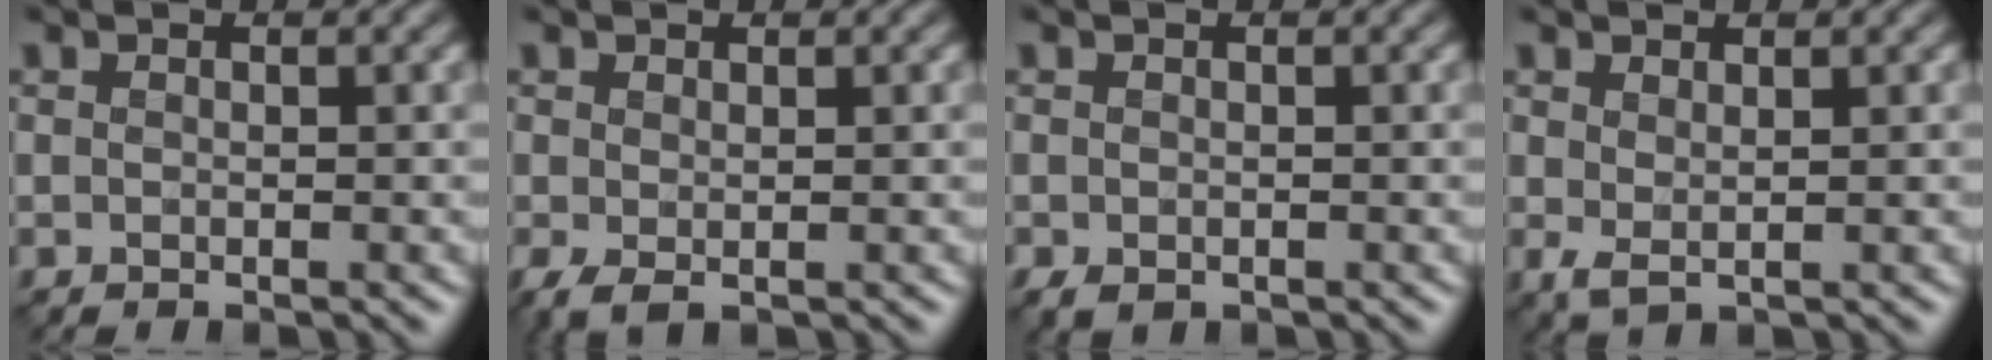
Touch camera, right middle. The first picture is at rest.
{"total": 1.6, "force": [-0.4, 0.8, 1.3], "torque": [-0.037, -0.004, -0.008]}
{"total": 1.2, "force": [-0.4, 0.9, 0.7], "torque": [-0.018, -0.003, -0.008]}
{"total": 1.4, "force": [0.5, 0.6, 1.1], "torque": [-0.031, -0.003, 0.012]}